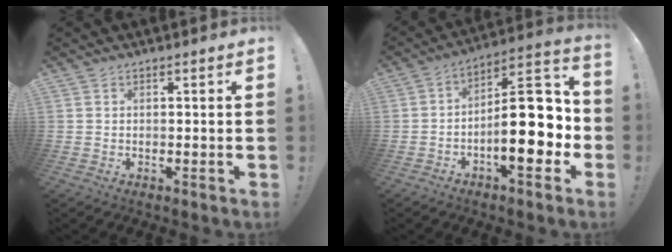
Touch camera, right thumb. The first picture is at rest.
{"total": 20.3, "force": [-3.5, 8.0, 18.4], "torque": [-0.271, 0.025, -0.048]}